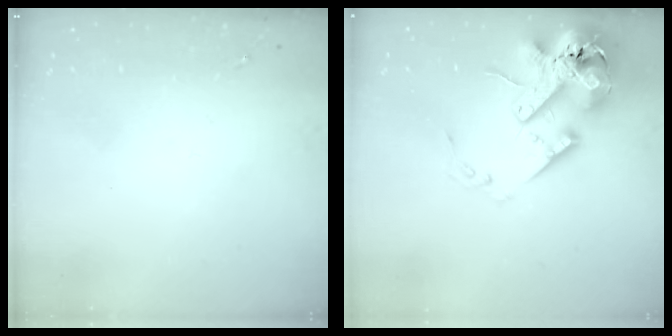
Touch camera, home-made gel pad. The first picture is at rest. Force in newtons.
{"total": 18.6, "press": 18.4, "slide": 3.2}